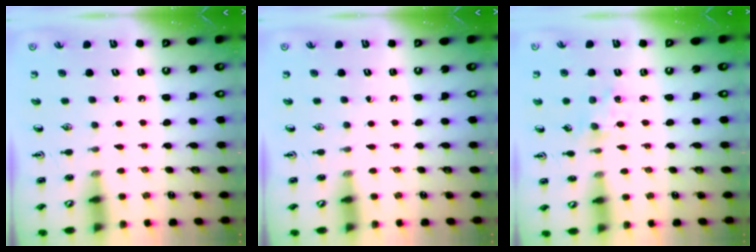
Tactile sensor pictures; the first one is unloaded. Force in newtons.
{"total": 0.0}
{"total": 2.5, "press": 2.4, "slide": 0.4}